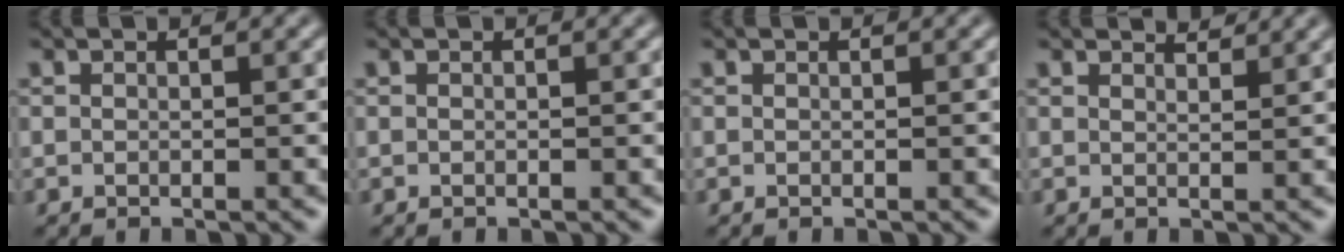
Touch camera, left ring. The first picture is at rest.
{"total": 0.0}
{"total": 0.0}
{"total": 2.0, "force": [1.9, 0.1, 0.4], "torque": [-0.009, 0.000, 0.025]}